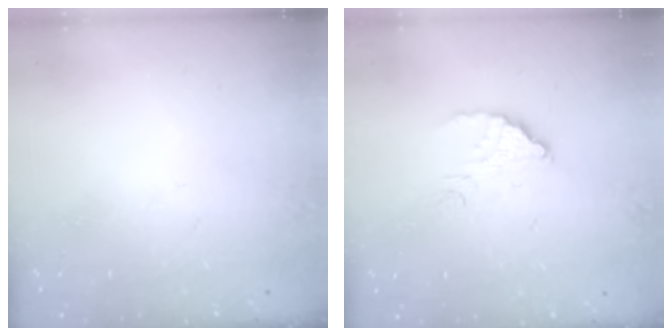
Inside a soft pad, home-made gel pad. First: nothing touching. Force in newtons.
{"total": 3.6, "press": 3.6, "slide": 0.1}